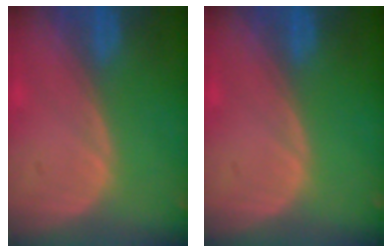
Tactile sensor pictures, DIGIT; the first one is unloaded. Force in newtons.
{"total": 0.0}